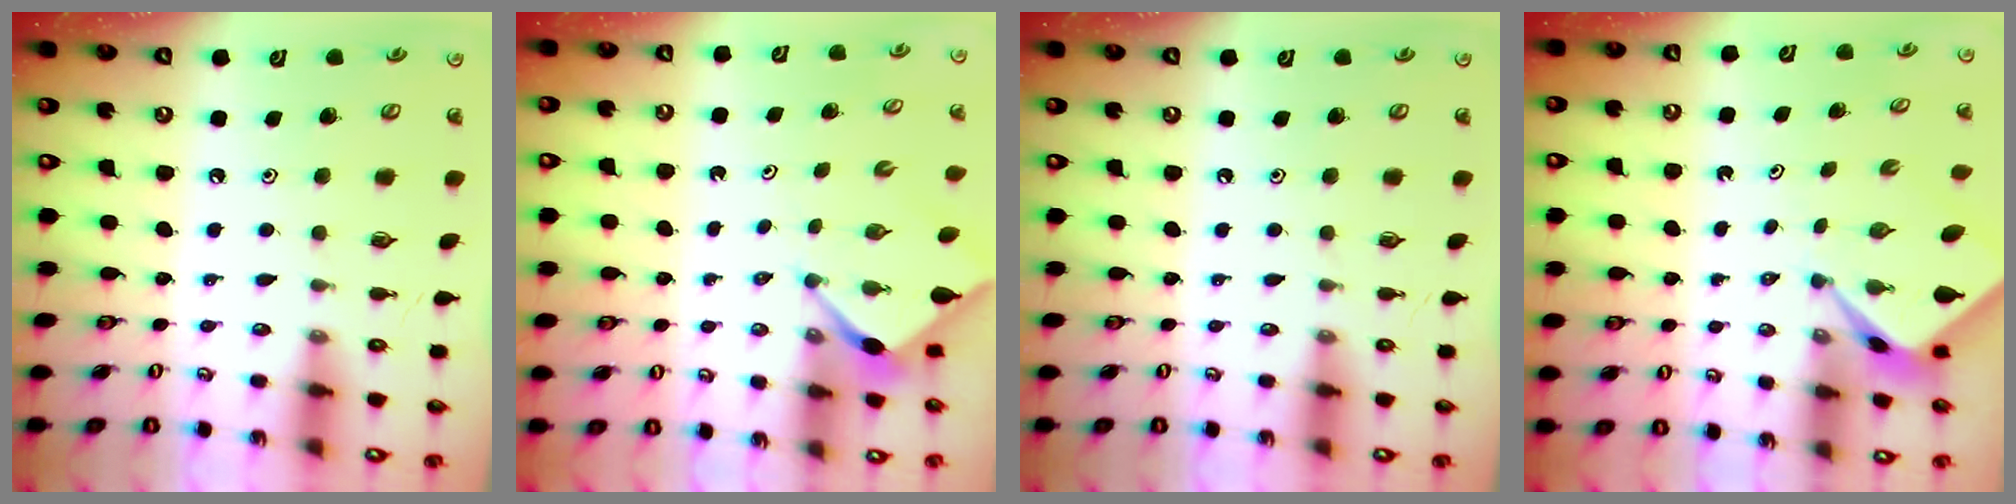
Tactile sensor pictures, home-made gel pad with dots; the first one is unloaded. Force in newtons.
{"total": 2.7, "press": 2.7, "slide": 0.4}
{"total": 0.0}
{"total": 1.6, "press": 1.6, "slide": 0.3}